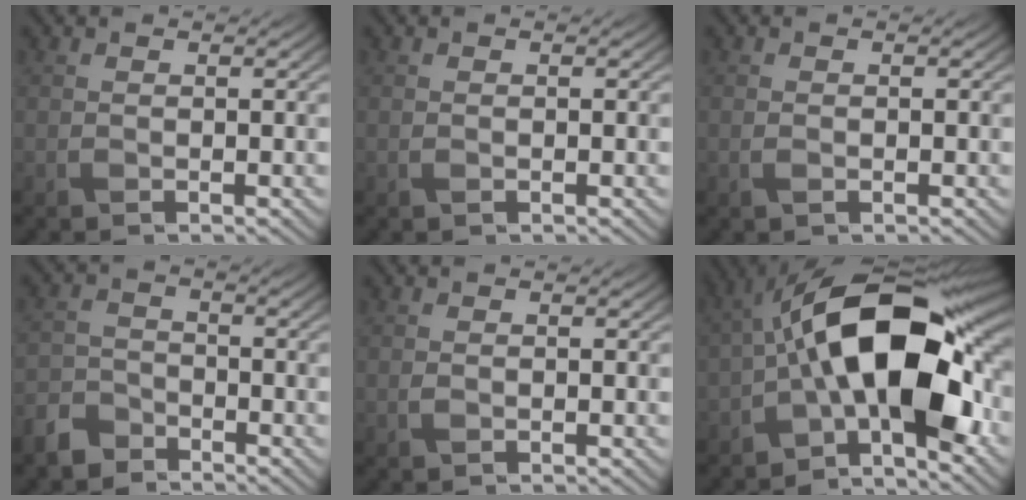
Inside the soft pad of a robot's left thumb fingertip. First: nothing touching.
{"total": 0.0}
{"total": 0.7, "force": [-0.2, 0.3, 0.6], "torque": [-0.013, -0.003, -0.001]}
{"total": 4.3, "force": [-3.6, 2.1, 1.2], "torque": [-0.027, -0.005, -0.086]}
{"total": 0.7, "force": [-0.1, 0.4, 0.6], "torque": [-0.013, -0.002, -0.001]}
{"total": 16.5, "force": [-2.2, 7.2, 14.7], "torque": [-0.229, 0.026, -0.054]}